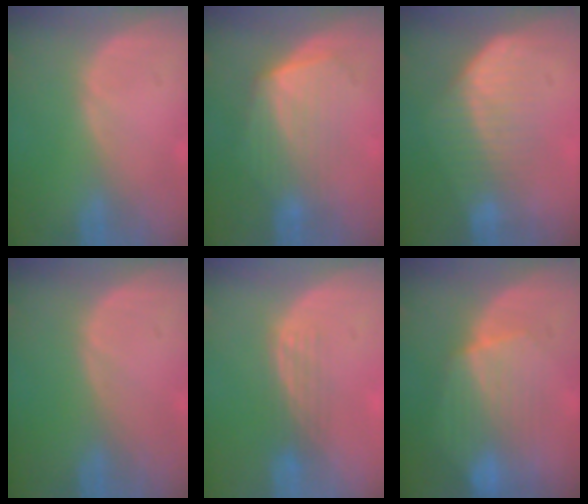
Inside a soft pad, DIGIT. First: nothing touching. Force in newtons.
{"total": 7.2, "press": 6.5, "slide": 3.0}
{"total": 7.6, "press": 6.3, "slide": 4.2}
{"total": 0.0}
{"total": 3.0, "press": 2.7, "slide": 1.3}
{"total": 8.4, "press": 8.0, "slide": 2.3}